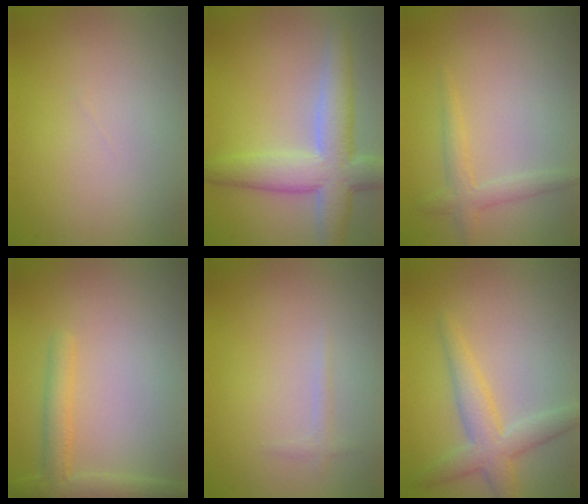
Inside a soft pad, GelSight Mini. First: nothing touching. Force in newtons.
{"total": 6.1, "press": 6.1, "slide": 0.4}
{"total": 1.8, "press": 1.8, "slide": 0.0}
{"total": 2.8, "press": 2.8, "slide": 0.2}
{"total": 0.7, "press": 0.7, "slide": 0.1}
{"total": 3.5, "press": 3.5, "slide": 0.1}